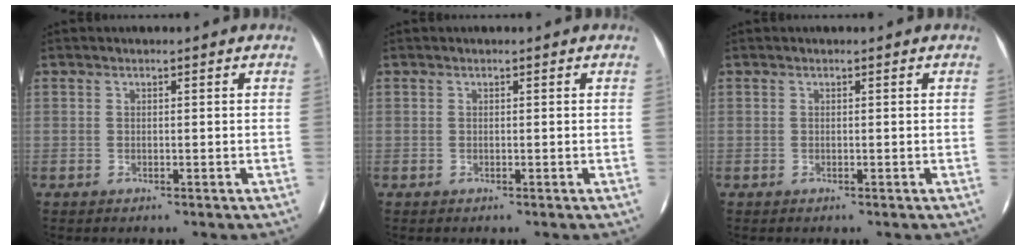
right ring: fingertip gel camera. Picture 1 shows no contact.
{"total": 0.0}
{"total": 0.0}